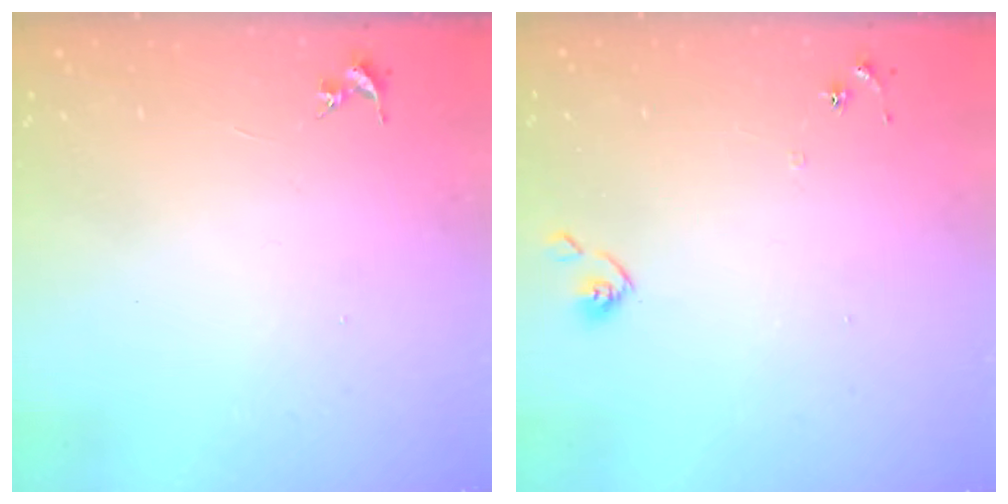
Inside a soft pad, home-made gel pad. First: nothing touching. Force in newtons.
{"total": 6.1, "press": 6.1, "slide": 0.5}